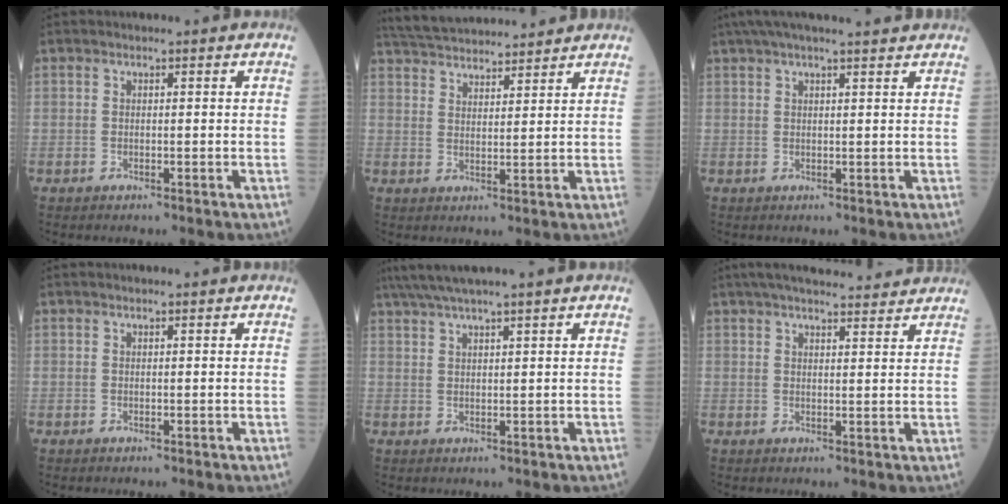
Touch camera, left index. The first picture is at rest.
{"total": 12.8, "force": [12.1, 1.8, 3.7], "torque": [-0.072, 0.034, 0.193]}
{"total": 10.3, "force": [8.9, 0.3, 5.2], "torque": [-0.085, 0.038, 0.117]}
{"total": 0.8, "force": [0.7, -0.1, 0.3], "torque": [-0.009, 0.005, 0.013]}
{"total": 6.8, "force": [5.7, -1.2, 3.5], "torque": [-0.062, 0.027, 0.100]}
{"total": 14.1, "force": [12.7, 2.0, 5.9], "torque": [-0.087, 0.035, 0.170]}